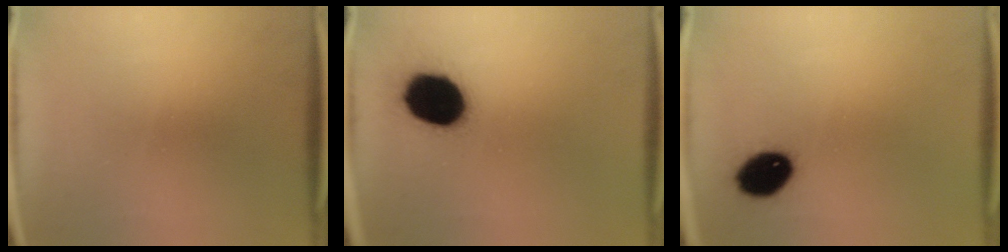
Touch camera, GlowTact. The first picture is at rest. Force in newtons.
{"total": 16.8}
{"total": 10.6}